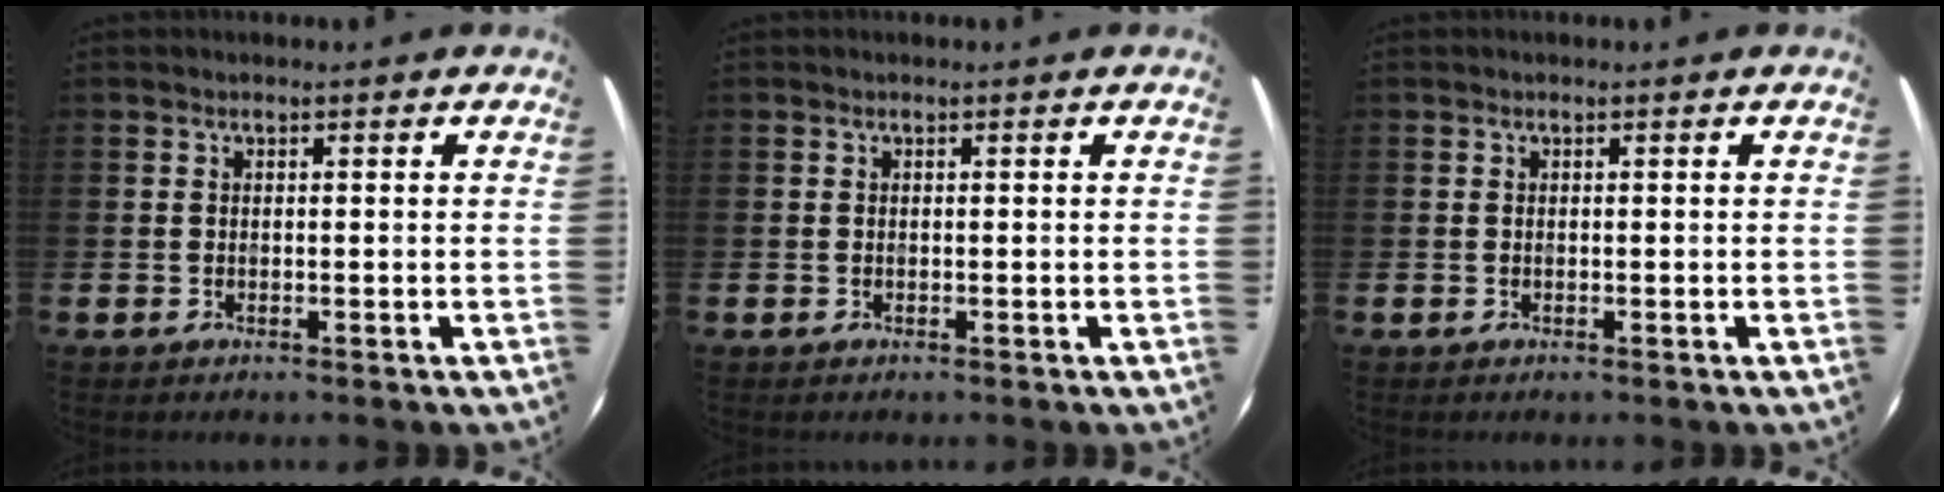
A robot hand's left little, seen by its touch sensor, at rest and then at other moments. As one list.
[{"total": 0.0}, {"total": 0.0}]